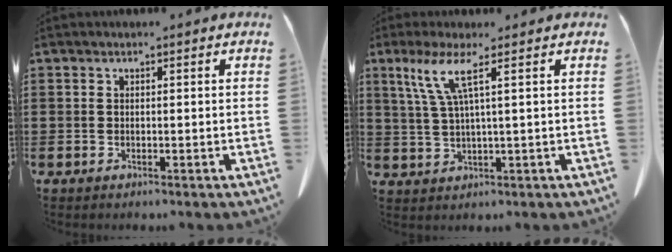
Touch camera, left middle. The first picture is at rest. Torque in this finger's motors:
{"motor_torque": [0.16, 0.22, 0.29, 0.07]}